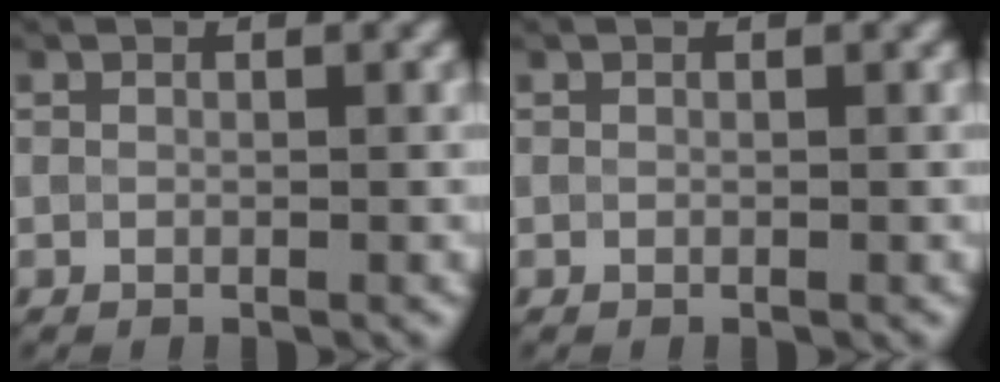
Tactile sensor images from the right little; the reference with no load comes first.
{"total": 0.0}